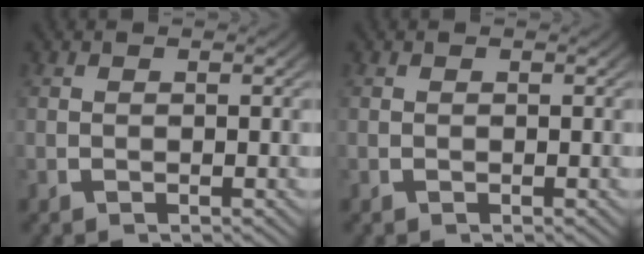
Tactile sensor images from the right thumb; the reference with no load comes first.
{"total": 0.0}